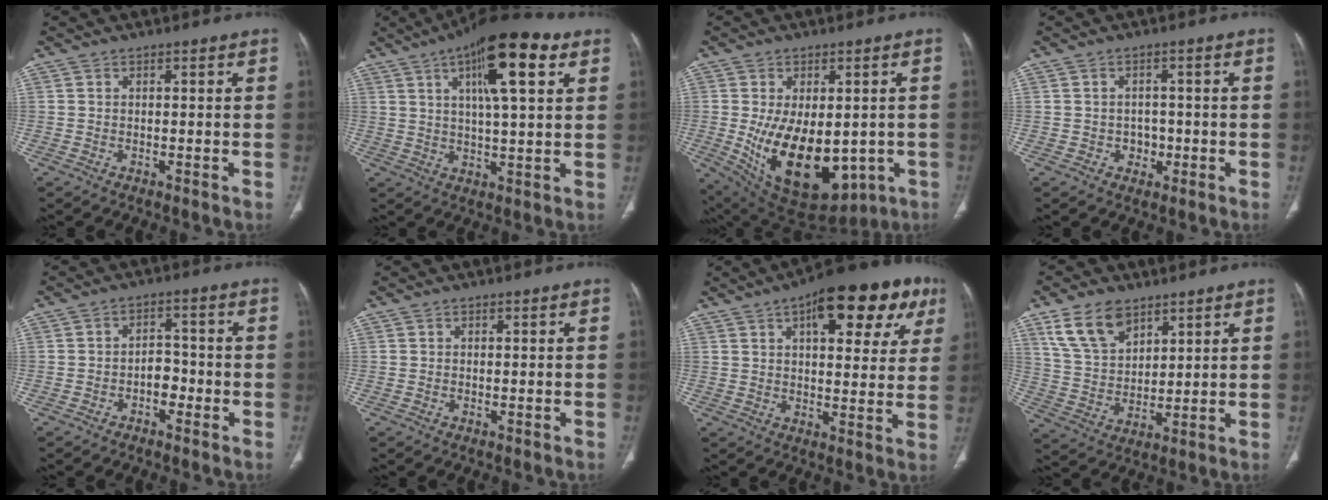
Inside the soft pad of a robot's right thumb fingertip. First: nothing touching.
{"total": 16.8, "force": [7.4, 4.8, 14.3], "torque": [-0.205, -0.009, 0.115]}
{"total": 19.6, "force": [-3.4, 11.4, 15.6], "torque": [-0.244, -0.020, -0.015]}
{"total": 3.0, "force": [-0.9, 2.6, 1.2], "torque": [0.005, 0.007, -0.012]}
{"total": 4.0, "force": [-1.8, 2.8, 2.3], "torque": [-0.012, 0.022, -0.035]}
{"total": 0.0}
{"total": 20.8, "force": [9.6, 8.6, 16.3], "torque": [-0.190, -0.003, 0.126]}
{"total": 10.8, "force": [6.7, 6.3, 5.6], "torque": [-0.090, -0.028, 0.140]}